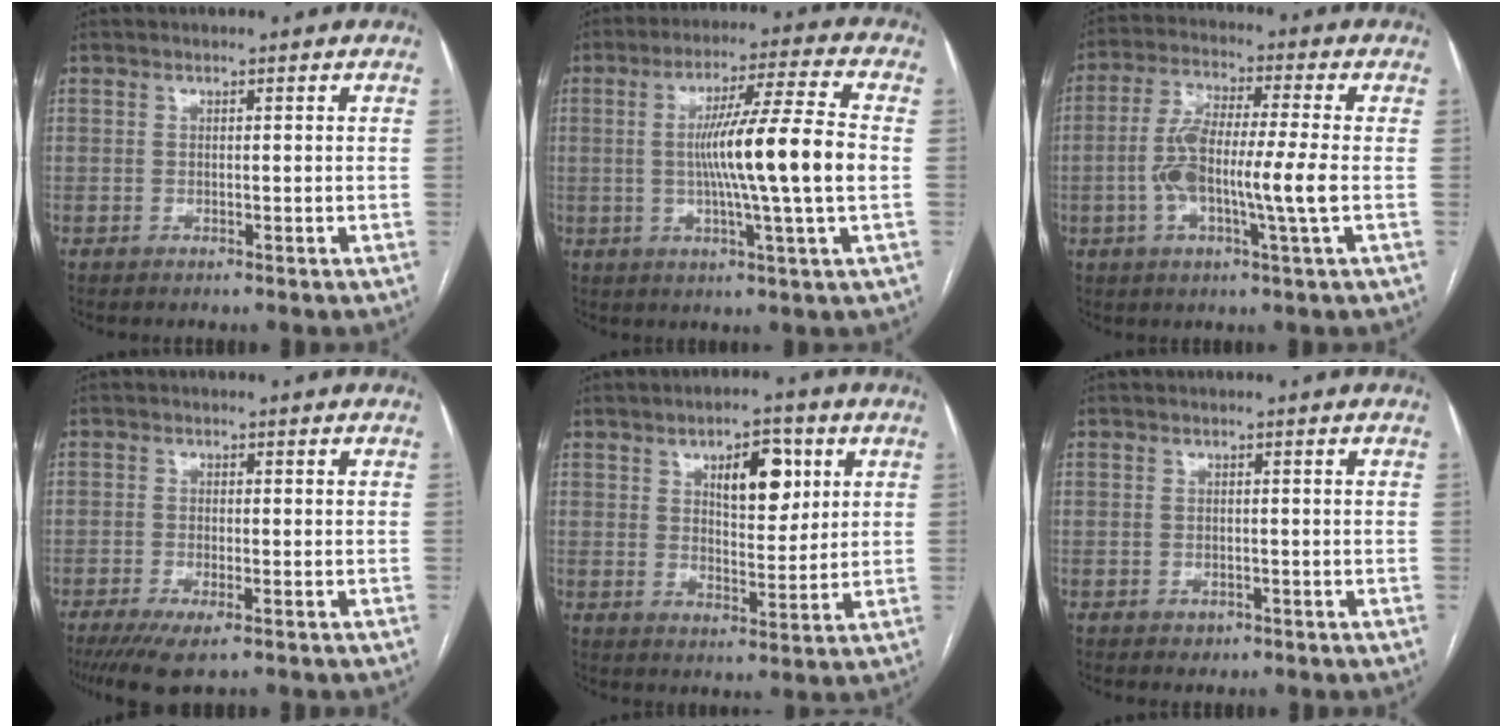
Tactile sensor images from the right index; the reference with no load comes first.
{"total": 13.7, "force": [-0.4, -1.1, 13.7], "torque": [-0.232, 0.003, -0.009]}
{"total": 11.0, "force": [-1.8, 0.4, 10.8], "torque": [-0.213, 0.005, -0.041]}
{"total": 5.8, "force": [-3.8, 1.3, 4.2], "torque": [-0.073, -0.015, -0.060]}
{"total": 8.3, "force": [3.3, 3.5, 6.7], "torque": [-0.099, 0.004, 0.054]}
{"total": 1.1, "force": [-0.6, 0.8, 0.4], "torque": [-0.007, 0.001, -0.004]}